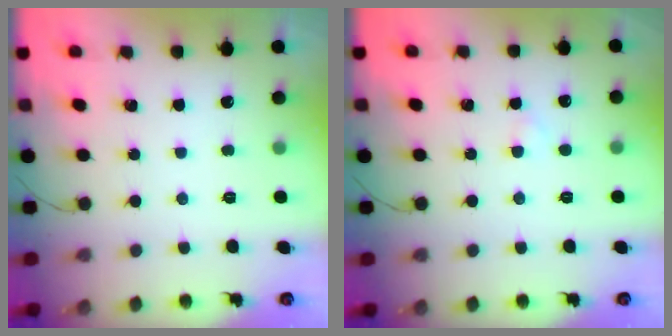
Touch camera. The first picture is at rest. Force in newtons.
{"total": 1.3, "press": 1.1, "slide": 0.7}